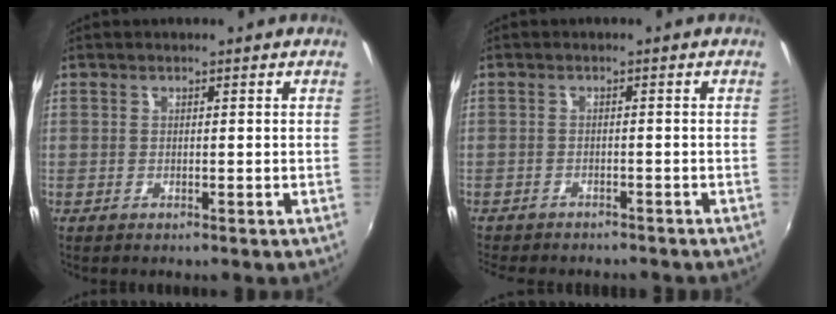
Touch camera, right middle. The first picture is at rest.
{"total": 6.8, "force": [-6.2, 1.9, 2.3], "torque": [-0.060, -0.018, -0.092]}